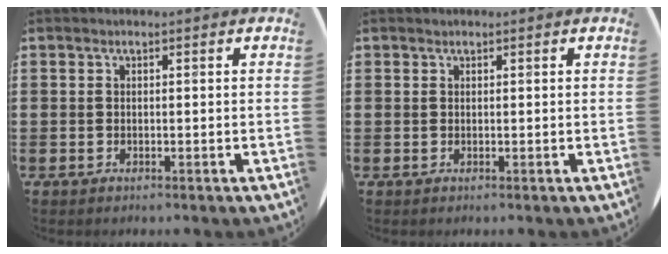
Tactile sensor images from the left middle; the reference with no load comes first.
{"total": 0.0}